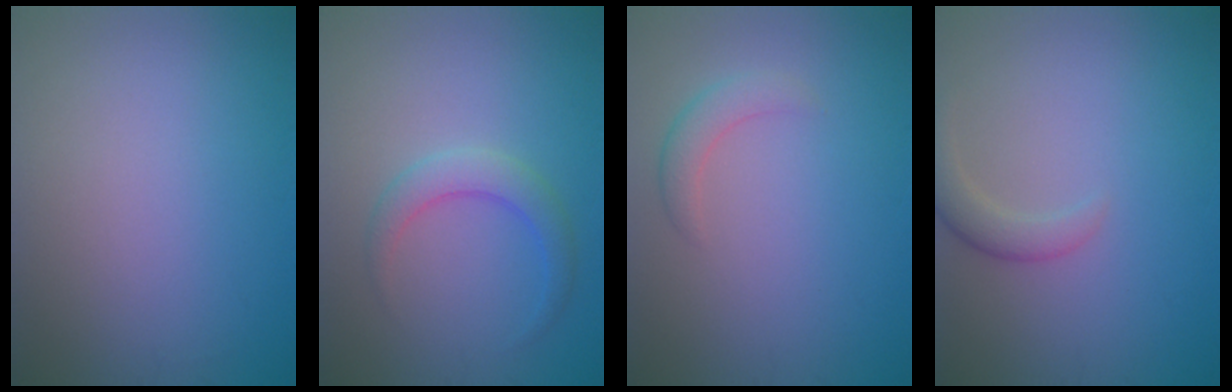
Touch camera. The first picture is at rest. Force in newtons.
{"total": 2.7, "press": 2.7, "slide": 0.2}
{"total": 2.0, "press": 2.0, "slide": 0.1}
{"total": 2.3, "press": 2.3, "slide": 0.2}